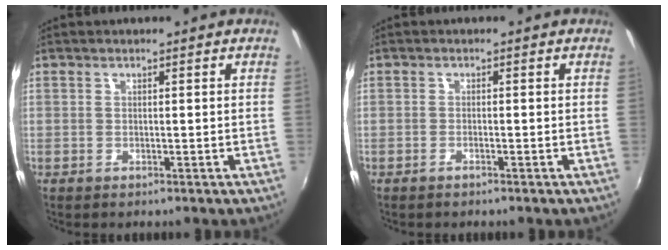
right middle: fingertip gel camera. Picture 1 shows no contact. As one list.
[{"total": 0.9, "force": [-0.8, 0.1, 0.4], "torque": [-0.010, 0.000, -0.018]}]